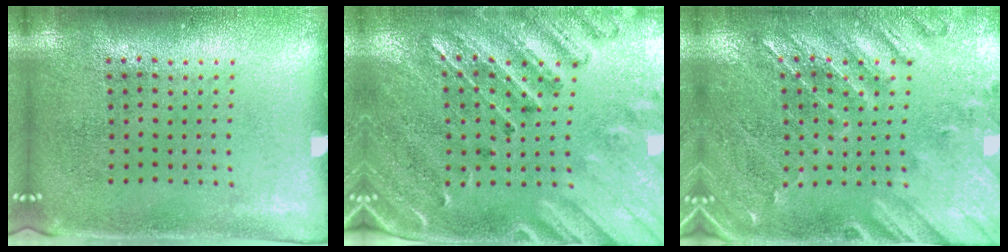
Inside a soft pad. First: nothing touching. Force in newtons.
{"total": 2.9, "press": 2.7, "slide": 1.1}
{"total": 0.6, "press": 0.4, "slide": 0.4}